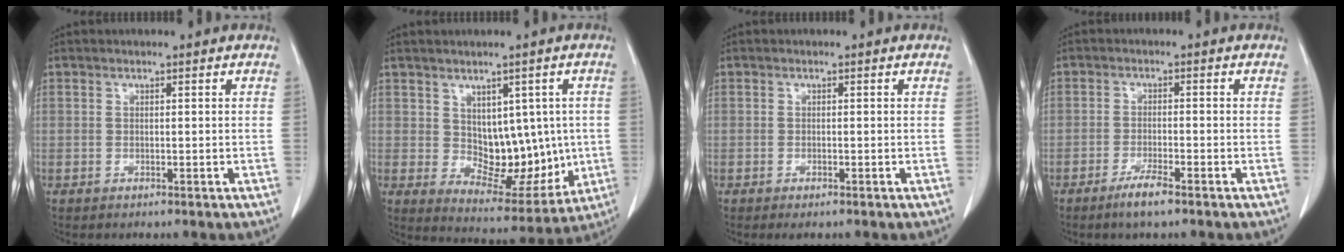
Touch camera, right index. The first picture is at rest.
{"total": 10.1, "force": [0.7, 6.2, 7.9], "torque": [-0.094, 0.007, 0.037]}
{"total": 1.1, "force": [-0.7, 0.1, 0.8], "torque": [-0.013, -0.004, -0.008]}
{"total": 3.7, "force": [-2.6, 0.1, 2.6], "torque": [-0.054, -0.007, -0.050]}